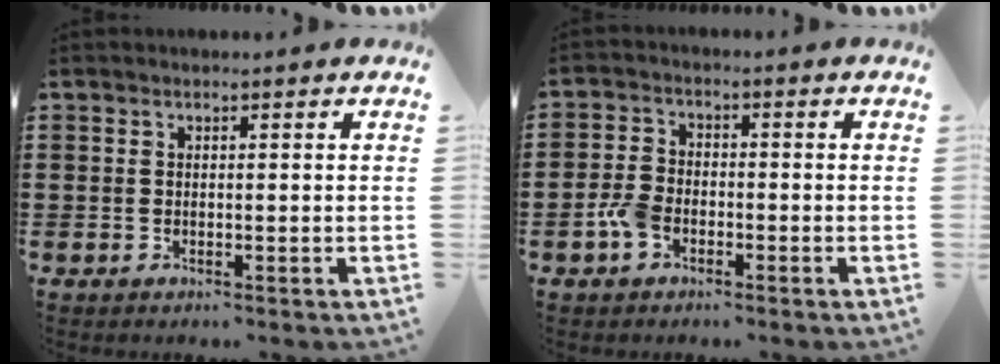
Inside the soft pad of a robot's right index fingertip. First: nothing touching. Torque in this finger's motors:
{"motor_torque": [1.07, -0.40, 0.49, 0.11]}